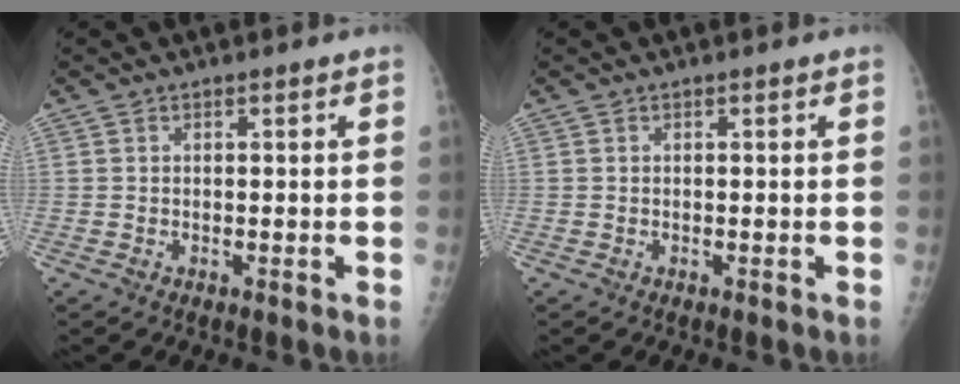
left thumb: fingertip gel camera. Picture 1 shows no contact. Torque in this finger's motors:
{"motor_torque": [0.01, 0.05, -0.07, -0.06, 0.00]}